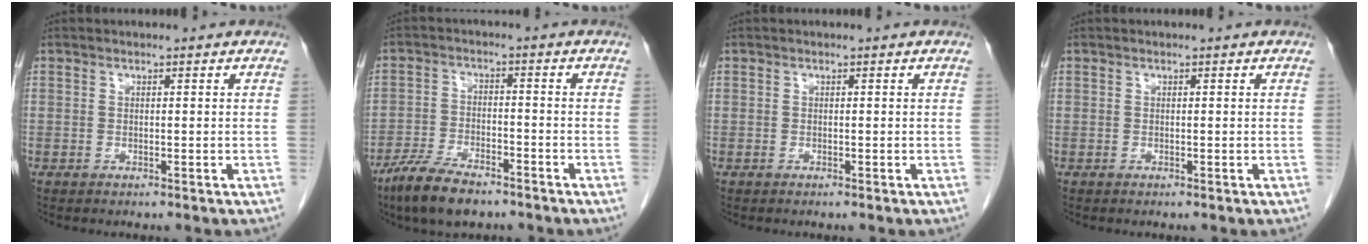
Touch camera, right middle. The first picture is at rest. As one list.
[{"total": 8.5, "force": [-6.4, 2.6, 4.9], "torque": [-0.100, -0.014, -0.118]}, {"total": 0.0}, {"total": 0.0}]